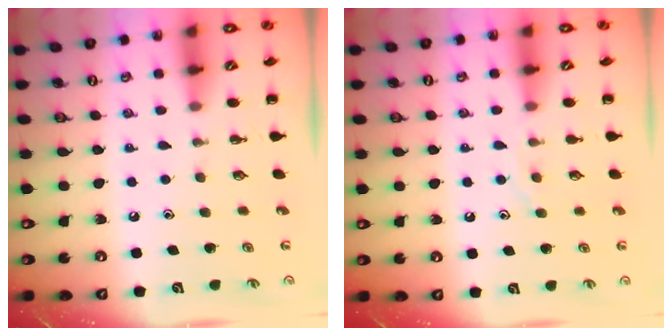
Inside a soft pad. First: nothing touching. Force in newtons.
{"total": 6.4, "press": 6.4, "slide": 0.9}